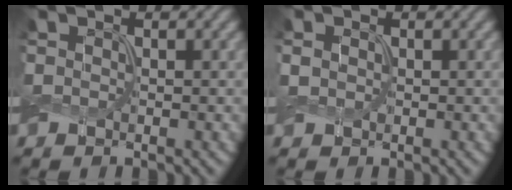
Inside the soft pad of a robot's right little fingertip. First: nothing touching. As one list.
[{"total": 0.5, "force": [-0.3, 0.4, 0.0], "torque": [-0.013, 0.000, 0.001]}]